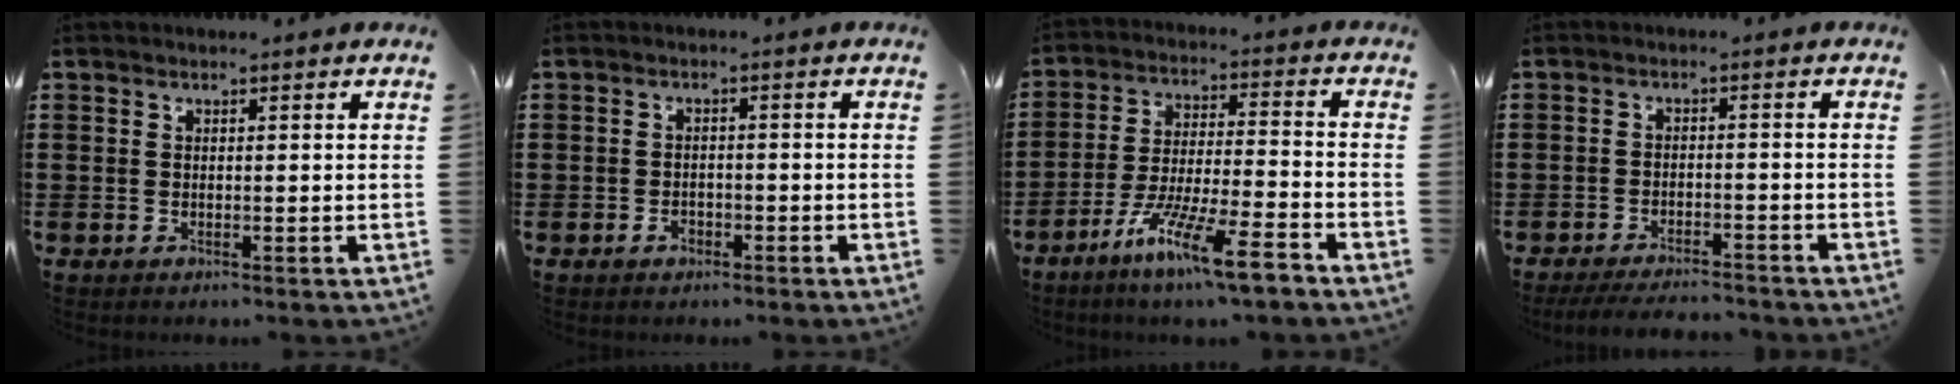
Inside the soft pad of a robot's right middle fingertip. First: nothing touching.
{"total": 1.5, "force": [-1.0, 0.9, 0.8], "torque": [-0.017, 0.000, -0.019]}
{"total": 10.7, "force": [-8.0, 0.6, 7.0], "torque": [-0.137, 0.003, -0.156]}
{"total": 3.5, "force": [-3.3, 0.2, 0.9], "torque": [-0.014, 0.002, -0.066]}